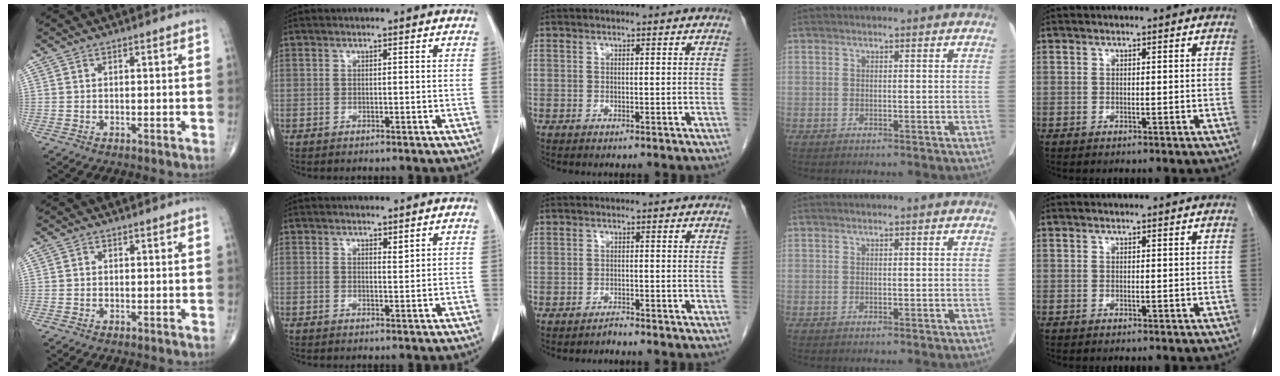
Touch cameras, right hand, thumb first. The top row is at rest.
{"thumb": {"total": 0.6, "force": [-0.1, 0.6, 0.2], "torque": [0.001, 0.002, -0.002]}, "index": {"total": 0.9, "force": [0.7, 0.2, 0.5], "torque": [-0.011, -0.007, 0.012]}, "middle": {"total": 0.9, "force": [-0.8, 0.0, -0.2], "torque": [0.008, -0.003, -0.014]}}